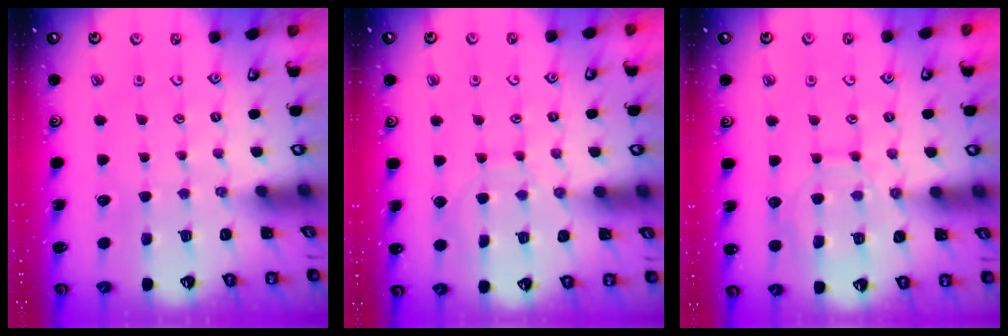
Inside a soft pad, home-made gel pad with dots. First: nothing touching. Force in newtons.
{"total": 5.0, "press": 4.9, "slide": 0.5}
{"total": 11.3, "press": 11.2, "slide": 1.1}